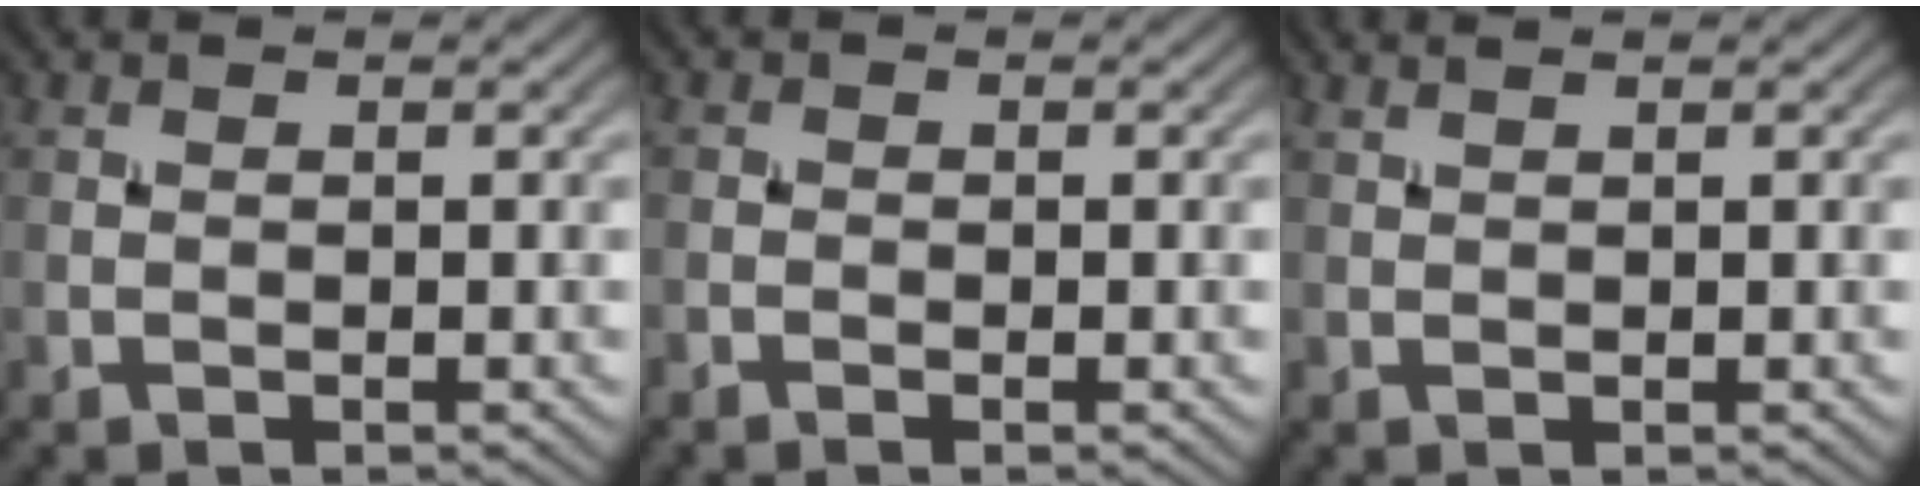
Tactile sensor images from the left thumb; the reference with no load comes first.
{"total": 0.9, "force": [-0.6, 0.4, 0.5], "torque": [-0.009, -0.001, -0.012]}
{"total": 1.0, "force": [0.8, 0.0, 0.5], "torque": [-0.015, 0.003, 0.014]}